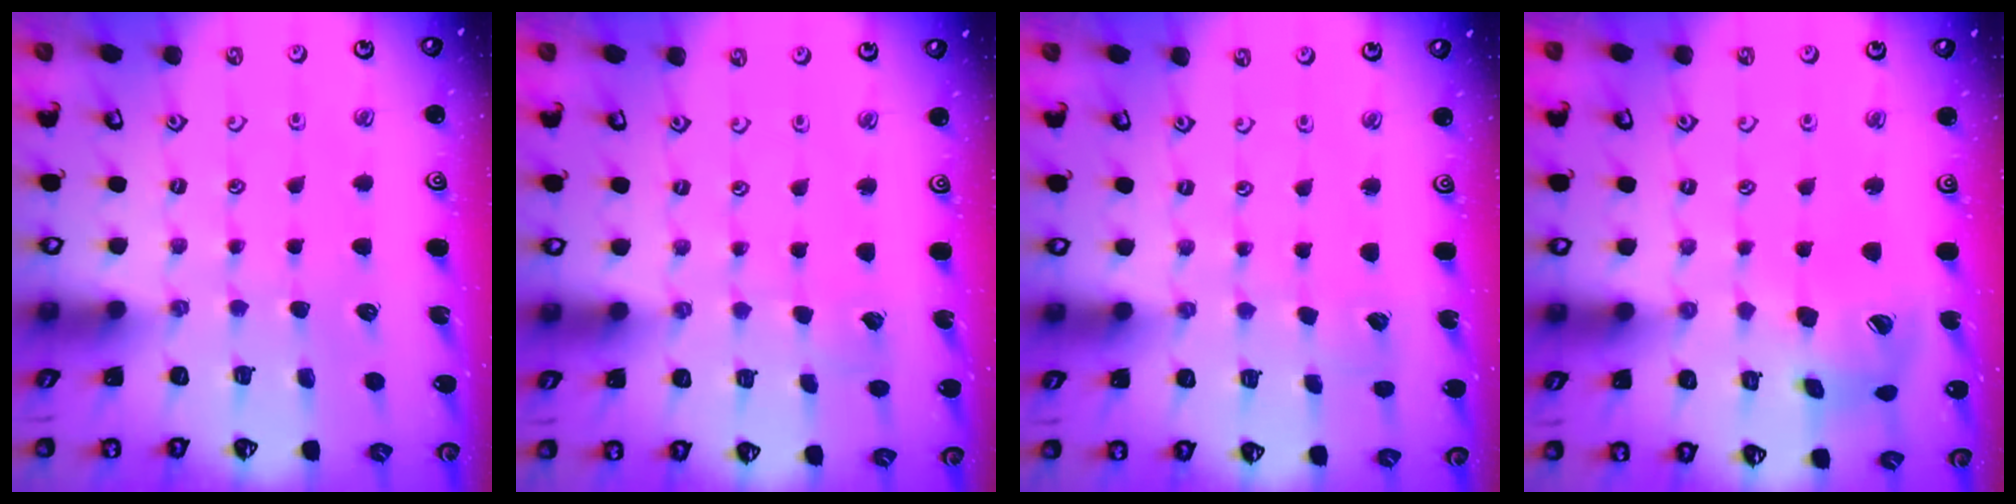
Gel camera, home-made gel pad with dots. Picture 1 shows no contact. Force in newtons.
{"total": 1.7, "press": 1.7, "slide": 0.1}
{"total": 3.7, "press": 3.7, "slide": 0.3}
{"total": 13.1, "press": 13.0, "slide": 1.8}